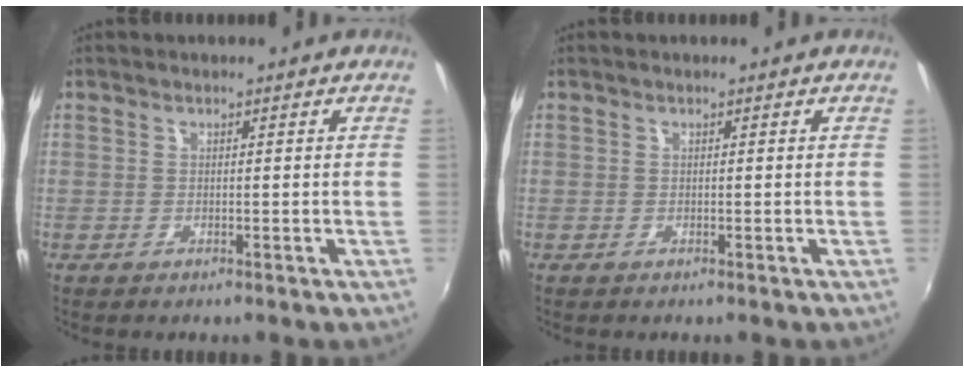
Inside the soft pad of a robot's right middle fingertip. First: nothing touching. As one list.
[{"total": 0.0}]